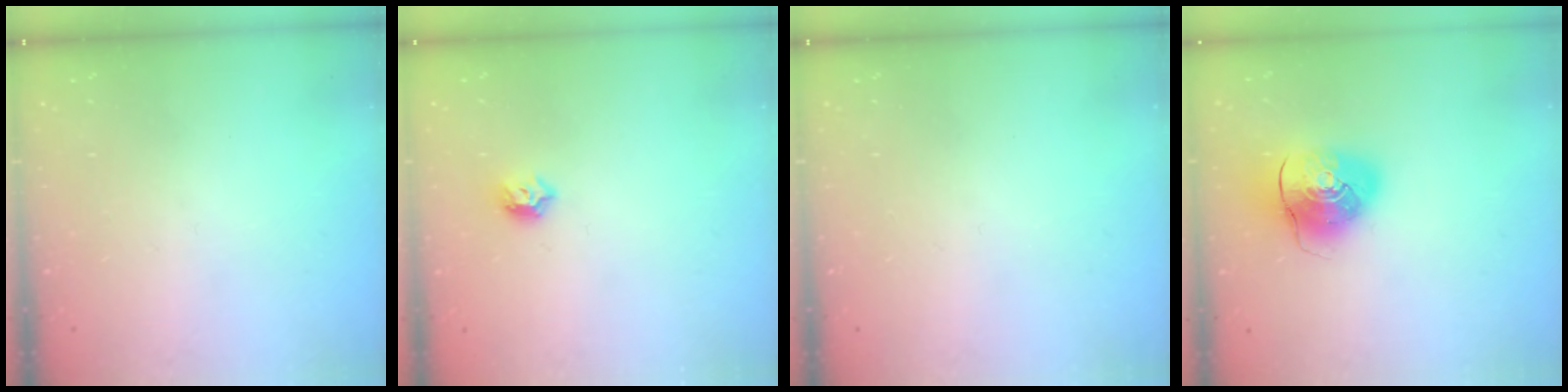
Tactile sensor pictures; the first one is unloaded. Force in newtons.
{"total": 5.6, "press": 5.5, "slide": 0.9}
{"total": 0.0}
{"total": 10.6, "press": 10.5, "slide": 1.8}